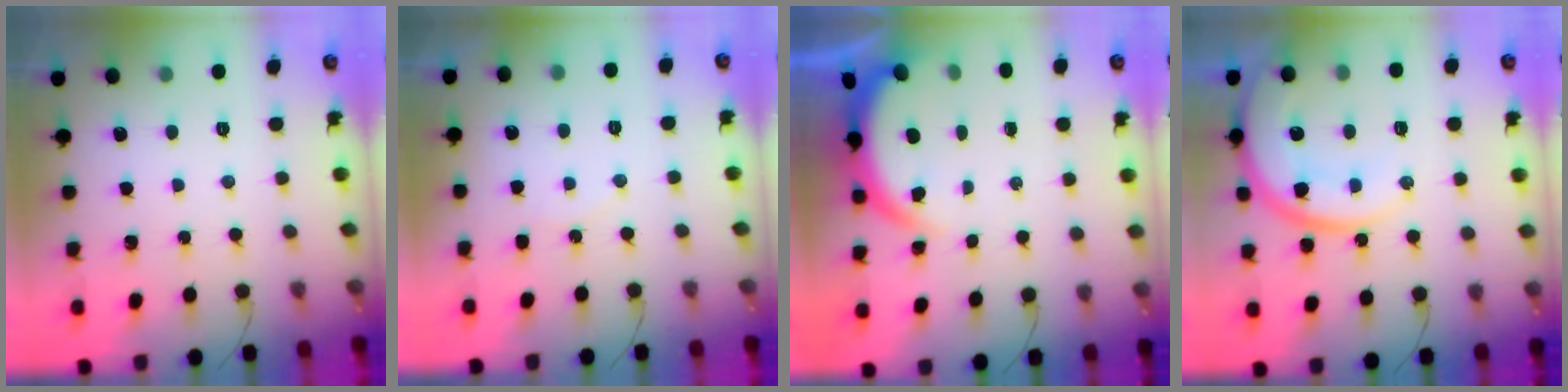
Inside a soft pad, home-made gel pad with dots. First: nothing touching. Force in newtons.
{"total": 4.6, "press": 4.6, "slide": 0.4}
{"total": 4.0, "press": 4.0, "slide": 0.2}
{"total": 15.4, "press": 15.3, "slide": 1.7}